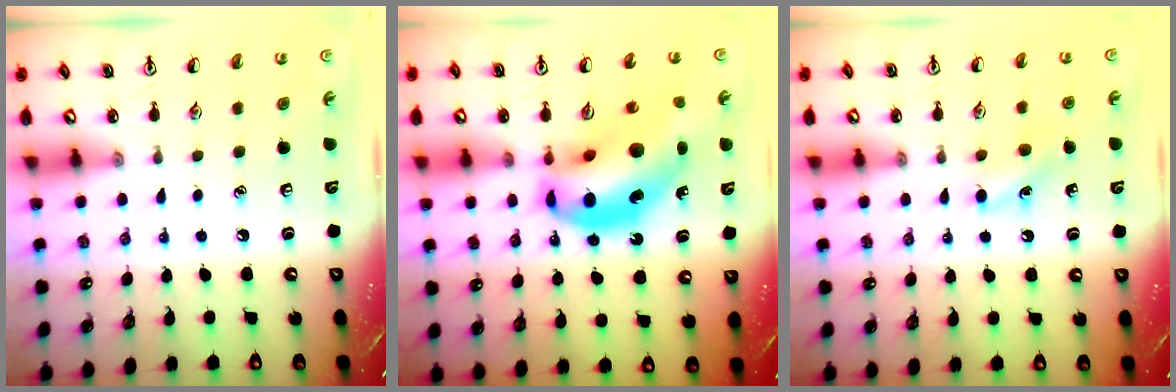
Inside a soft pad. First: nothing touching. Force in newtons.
{"total": 19.1, "press": 18.3, "slide": 5.6}
{"total": 7.4, "press": 7.2, "slide": 1.9}